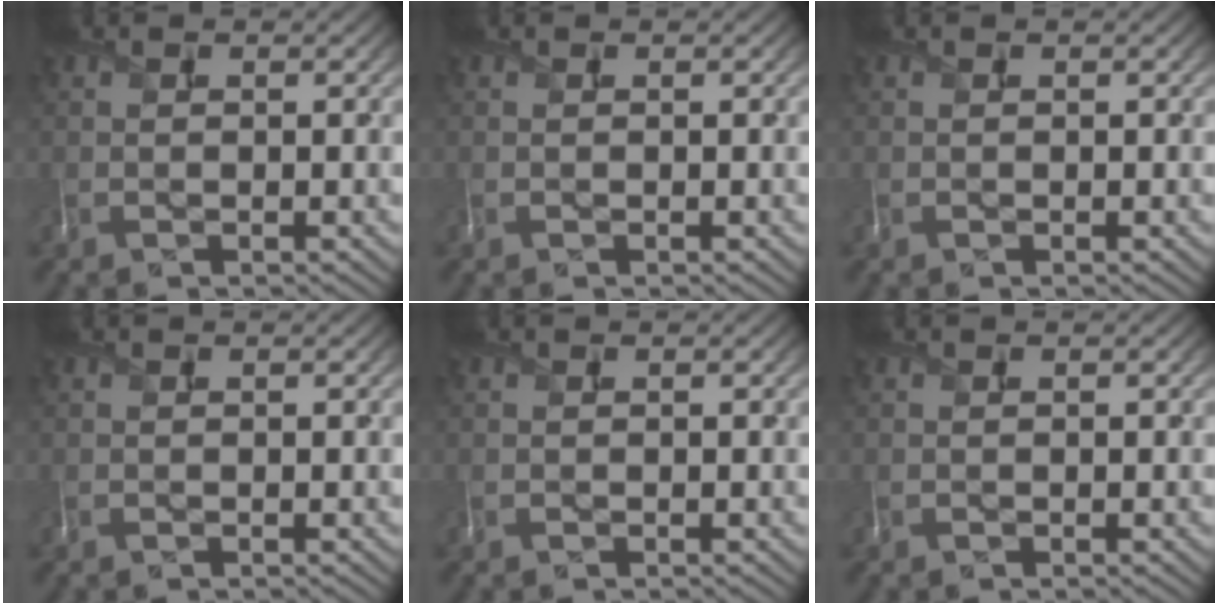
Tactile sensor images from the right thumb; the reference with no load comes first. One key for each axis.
{"total": 0.0}
{"total": 0.0}
{"total": 0.0}
{"total": 0.0}
{"total": 0.0}